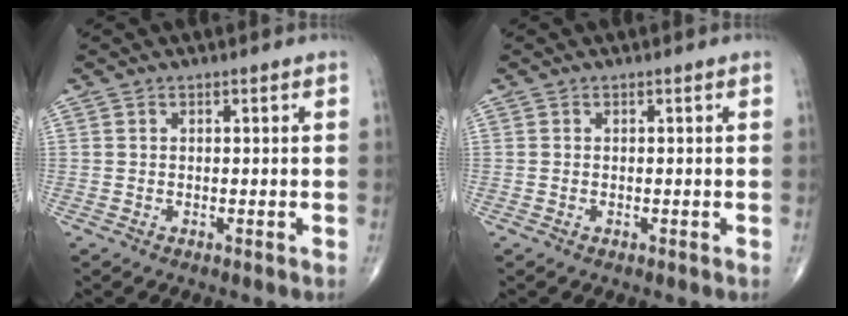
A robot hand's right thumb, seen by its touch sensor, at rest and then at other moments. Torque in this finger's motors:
{"motor_torque": [0.78, 0.54, -0.11, -0.04, -0.01]}